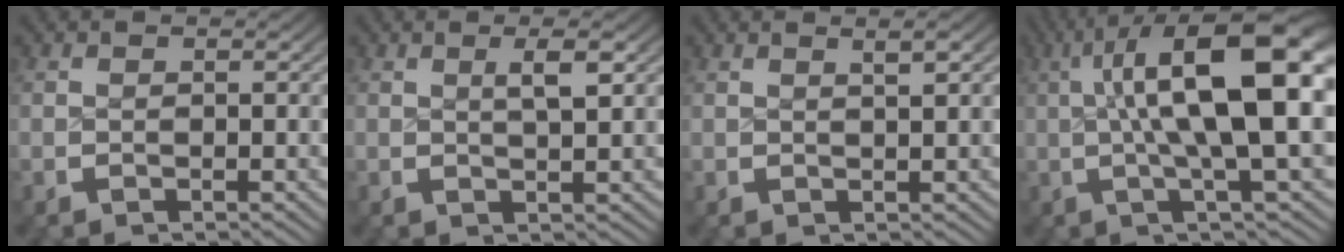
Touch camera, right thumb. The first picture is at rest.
{"total": 2.2, "force": [0.8, 0.3, 2.0], "torque": [-0.029, 0.002, 0.015]}
{"total": 1.8, "force": [1.1, 0.0, 1.4], "torque": [-0.019, 0.003, 0.021]}
{"total": 14.0, "force": [2.3, 4.8, 12.9], "torque": [-0.193, 0.007, 0.033]}